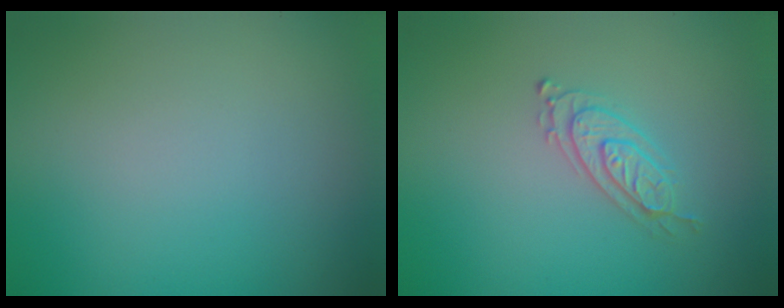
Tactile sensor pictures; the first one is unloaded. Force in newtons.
{"total": 2.2, "press": 2.1, "slide": 0.6}